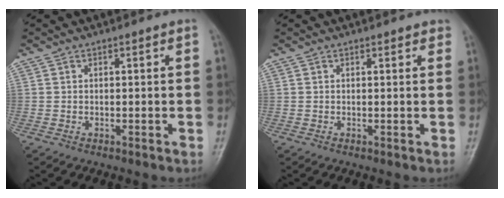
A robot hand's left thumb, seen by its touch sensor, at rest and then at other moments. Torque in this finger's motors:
{"motor_torque": [-0.13, -0.03, 0.08, 0.05, 0.04]}